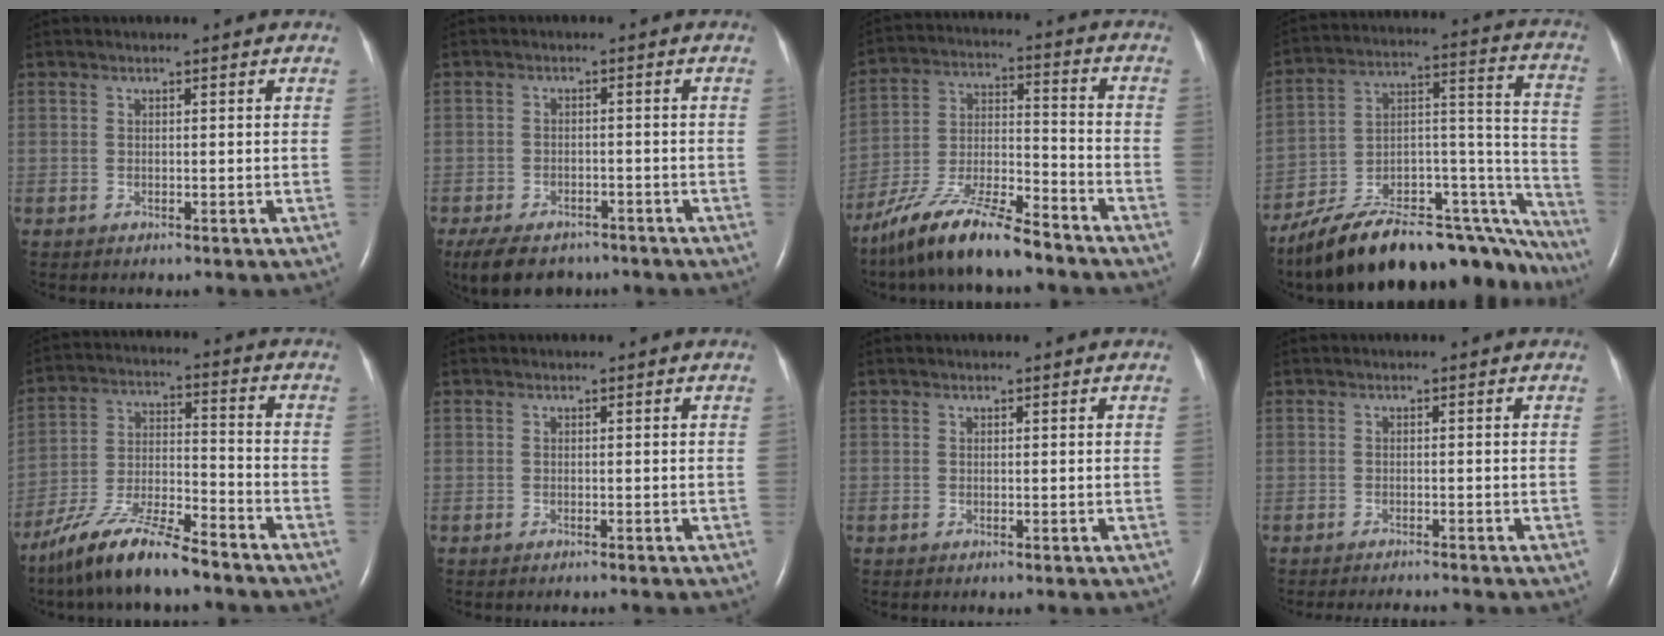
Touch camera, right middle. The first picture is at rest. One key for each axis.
{"total": 10.5, "fx": -7.9, "fy": 5.3, "fz": 4.3, "tx": -0.087, "ty": -0.007, "tz": -0.114}
{"total": 14.7, "fx": -11.8, "fy": 2.2, "fz": 8.5, "tx": -0.166, "ty": -0.009, "tz": -0.213}
{"total": 30.9, "fx": -25.8, "fy": 9.1, "fz": 14.5, "tx": -0.149, "ty": 0.032, "tz": -0.373}
{"total": 12.9, "fx": -10.3, "fy": 1.8, "fz": 7.5, "tx": -0.144, "ty": -0.007, "tz": -0.187}
{"total": 0.9, "fx": -0.8, "fy": 0.1, "fz": 0.3, "tx": -0.005, "ty": -0.002, "tz": -0.009}
{"total": 0.0}
{"total": 3.6, "fx": -3.5, "fy": -0.5, "fz": 0.7, "tx": -0.007, "ty": -0.011, "tz": -0.051}